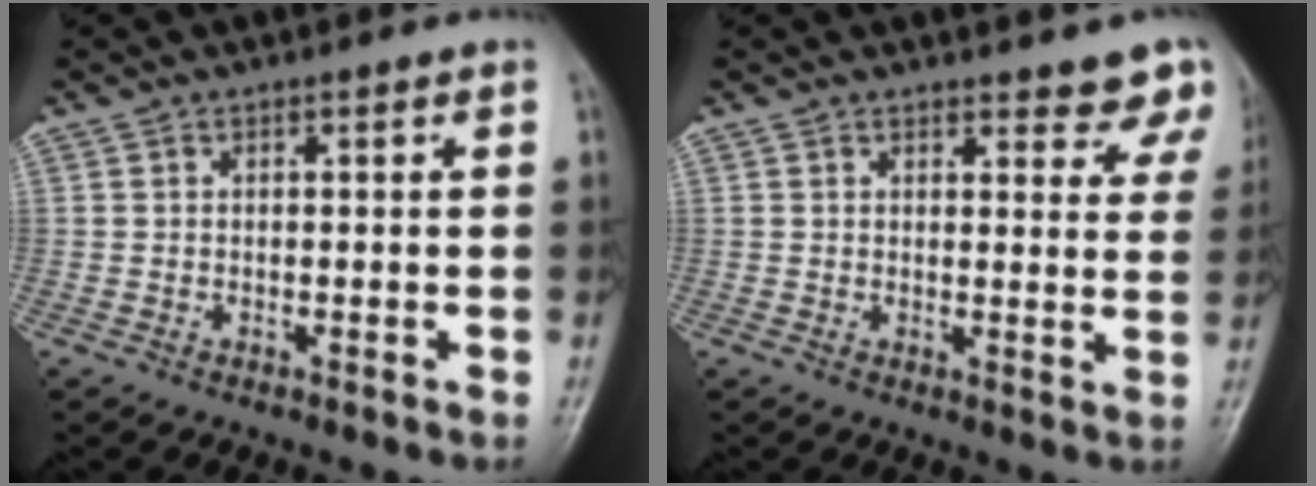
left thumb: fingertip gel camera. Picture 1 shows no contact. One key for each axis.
{"total": 7.0, "fx": 6.1, "fy": 2.4, "fz": 2.4, "tx": 0.012, "ty": -0.031, "tz": 0.053}